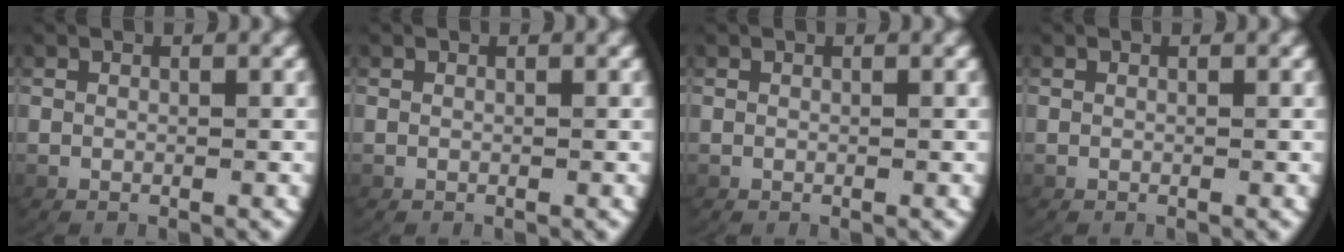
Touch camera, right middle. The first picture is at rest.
{"total": 0.0}
{"total": 0.0}
{"total": 0.0}